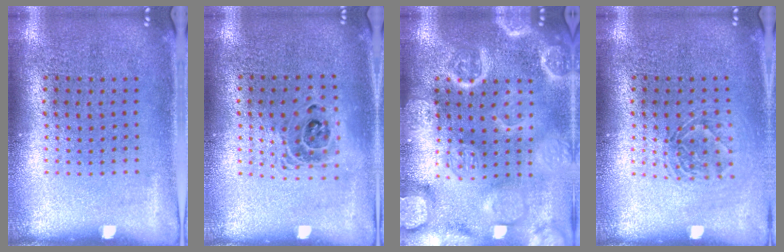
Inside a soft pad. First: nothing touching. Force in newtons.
{"total": 1.5, "press": 1.3, "slide": 0.7}
{"total": 6.3, "press": 6.2, "slide": 0.8}
{"total": 1.3, "press": 1.1, "slide": 0.6}